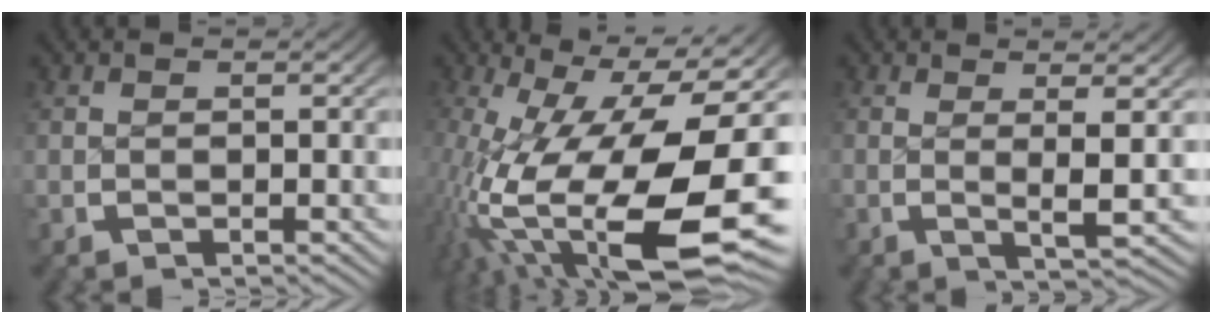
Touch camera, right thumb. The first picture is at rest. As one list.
[{"total": 20.3, "force": [-1.8, 11.9, 16.4], "torque": [-0.306, -0.075, 0.022]}, {"total": 3.9, "force": [0.7, 0.2, 3.8], "torque": [-0.072, -0.005, 0.009]}]